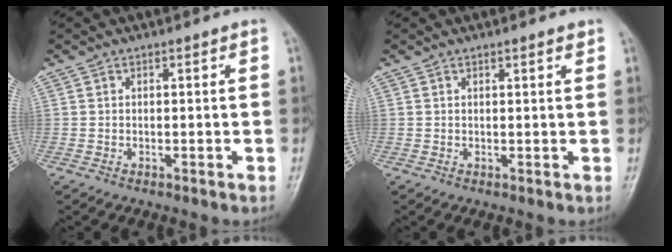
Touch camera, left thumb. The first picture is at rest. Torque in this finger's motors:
{"motor_torque": [-0.15, -0.08, -0.15, -0.04, 0.04]}